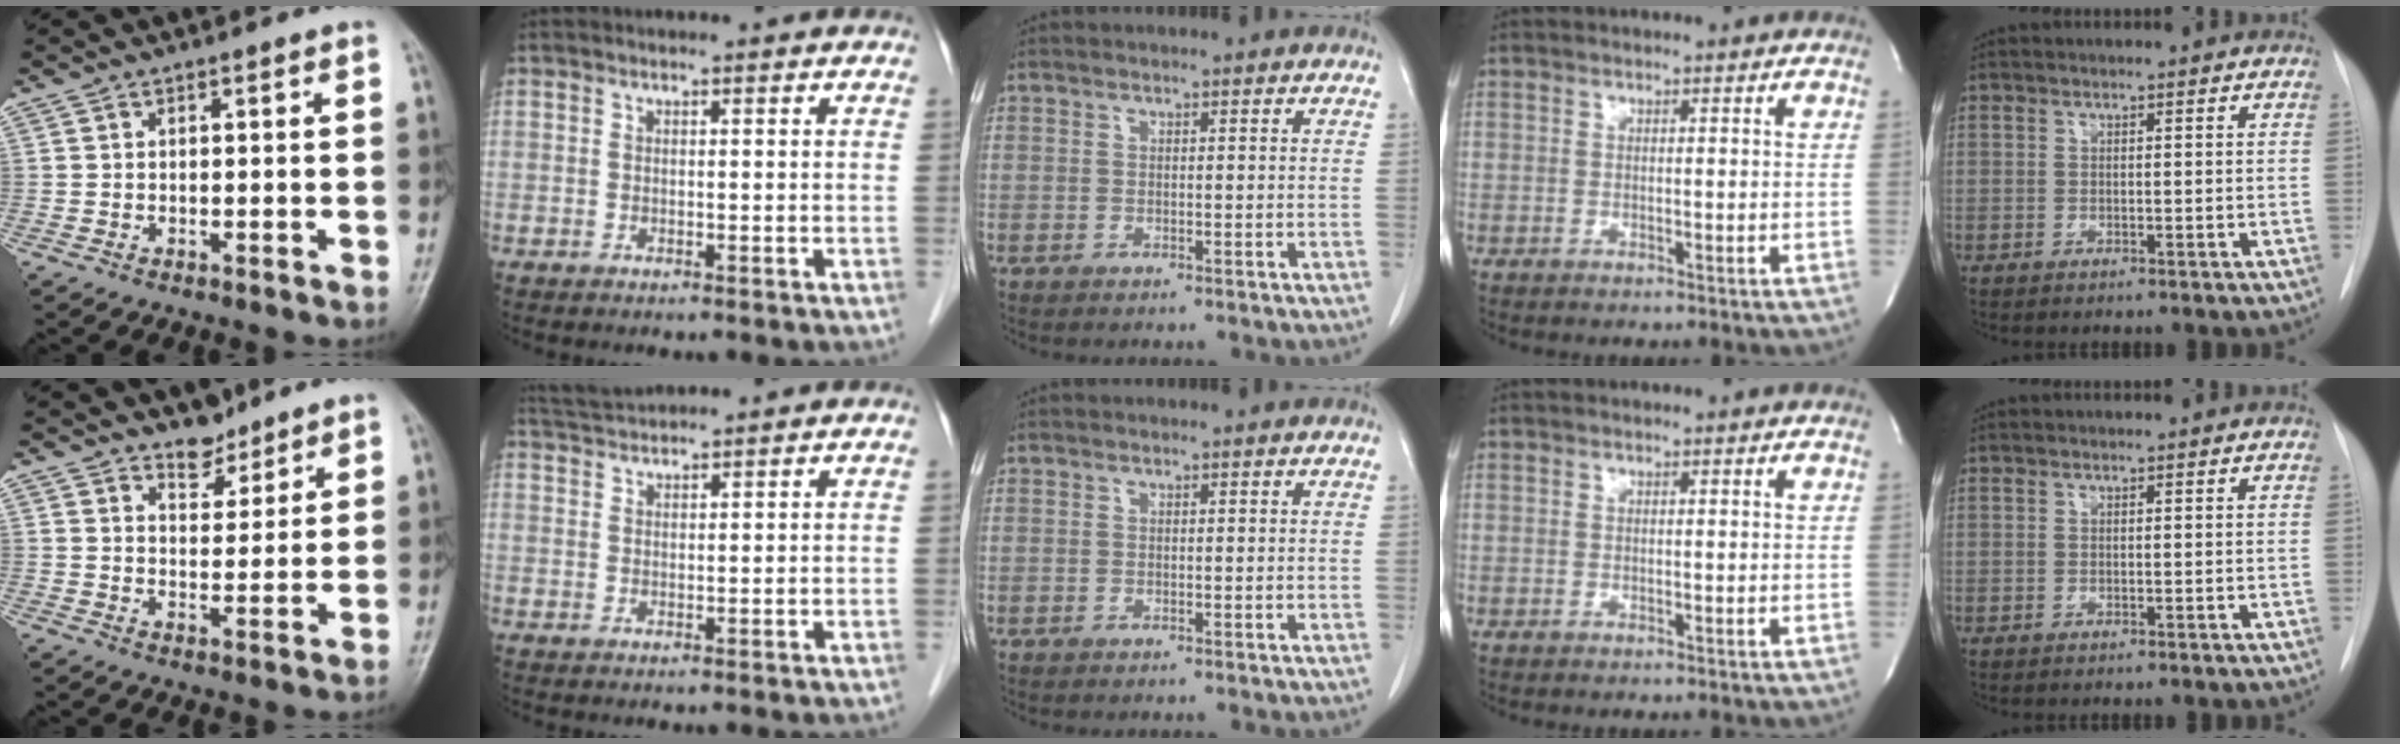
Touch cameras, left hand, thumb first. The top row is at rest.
{"thumb": {"total": 4.9, "force": [4.0, 2.5, 1.1], "torque": [0.009, -0.032, 0.067]}, "index": {"total": 3.0, "force": [3.0, -0.4, 0.2], "torque": [-0.010, 0.017, 0.061]}}